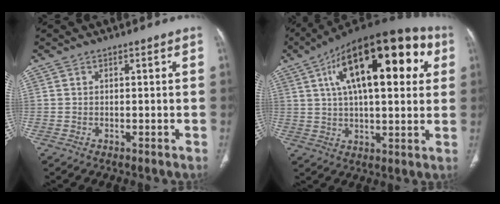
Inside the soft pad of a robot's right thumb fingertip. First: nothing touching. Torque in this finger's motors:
{"motor_torque": [0.14, 4.86, 2.32, 0.45, 0.73]}